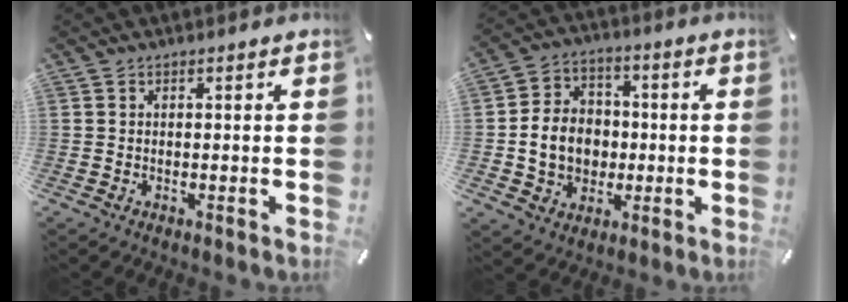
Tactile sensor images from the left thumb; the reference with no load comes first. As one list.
[{"total": 10.8, "force": [-1.2, 9.5, 5.0], "torque": [-0.112, 0.020, -0.017]}]